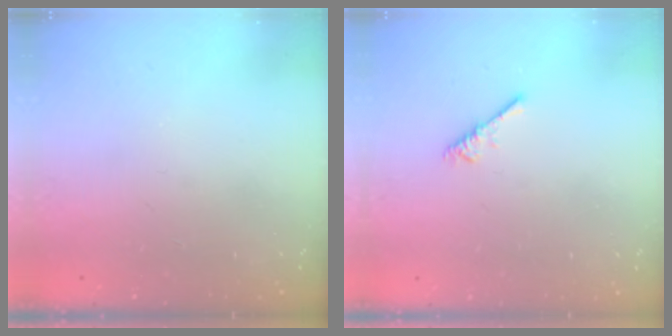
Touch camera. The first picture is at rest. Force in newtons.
{"total": 2.2, "press": 2.1, "slide": 0.5}